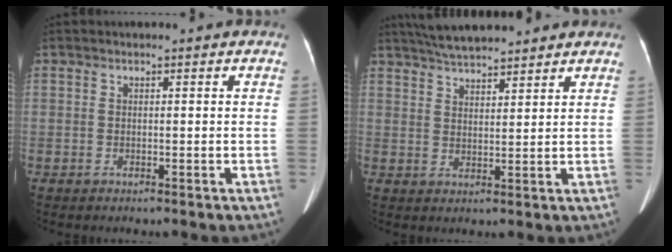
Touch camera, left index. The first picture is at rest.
{"total": 8.1, "force": [7.2, 1.7, 3.2], "torque": [-0.052, 0.024, 0.114]}